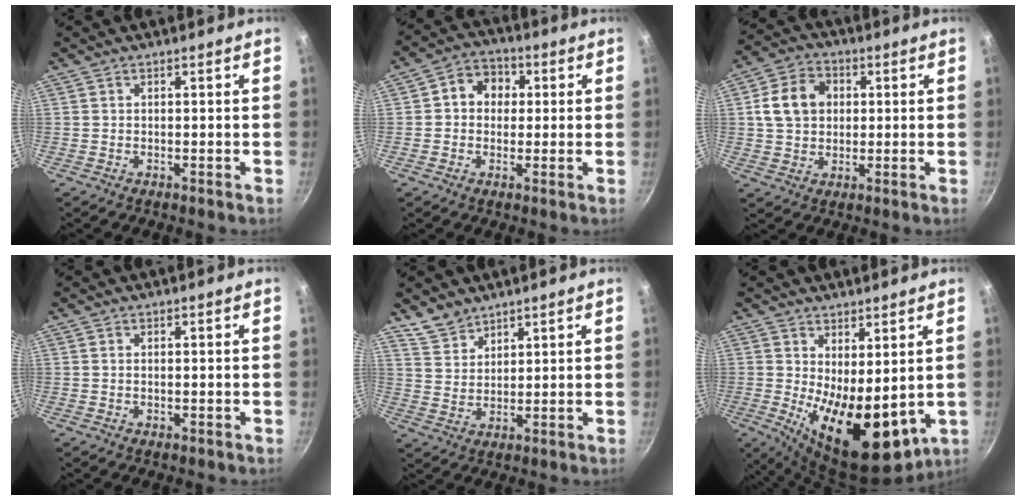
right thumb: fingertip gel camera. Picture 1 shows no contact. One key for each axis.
{"total": 7.6, "fx": 1.2, "fy": 6.5, "fz": 3.8, "tx": -0.025, "ty": 0.013, "tz": 0.002}
{"total": 9.9, "fx": 1.7, "fy": 7.9, "fz": 5.7, "tx": -0.081, "ty": 0.013, "tz": 0.020}
{"total": 0.8, "fx": 0.0, "fy": 0.4, "fz": 0.6, "tx": -0.010, "ty": 0.000, "tz": -0.001}
{"total": 5.5, "fx": 4.5, "fy": 2.8, "fz": 1.3, "tx": -0.014, "ty": -0.013, "tz": 0.094}
{"total": 15.1, "fx": 0.0, "fy": 7.1, "fz": 13.4, "tx": -0.174, "ty": -0.028, "tz": 0.020}